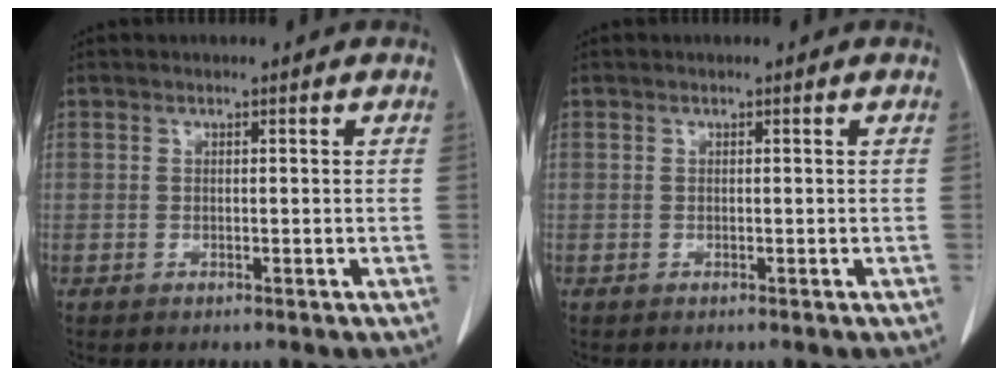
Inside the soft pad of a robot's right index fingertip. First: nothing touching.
{"total": 0.0}